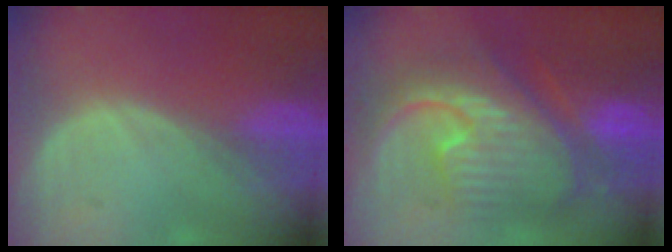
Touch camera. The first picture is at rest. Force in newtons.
{"total": 12.4, "press": 12.4, "slide": 1.4}